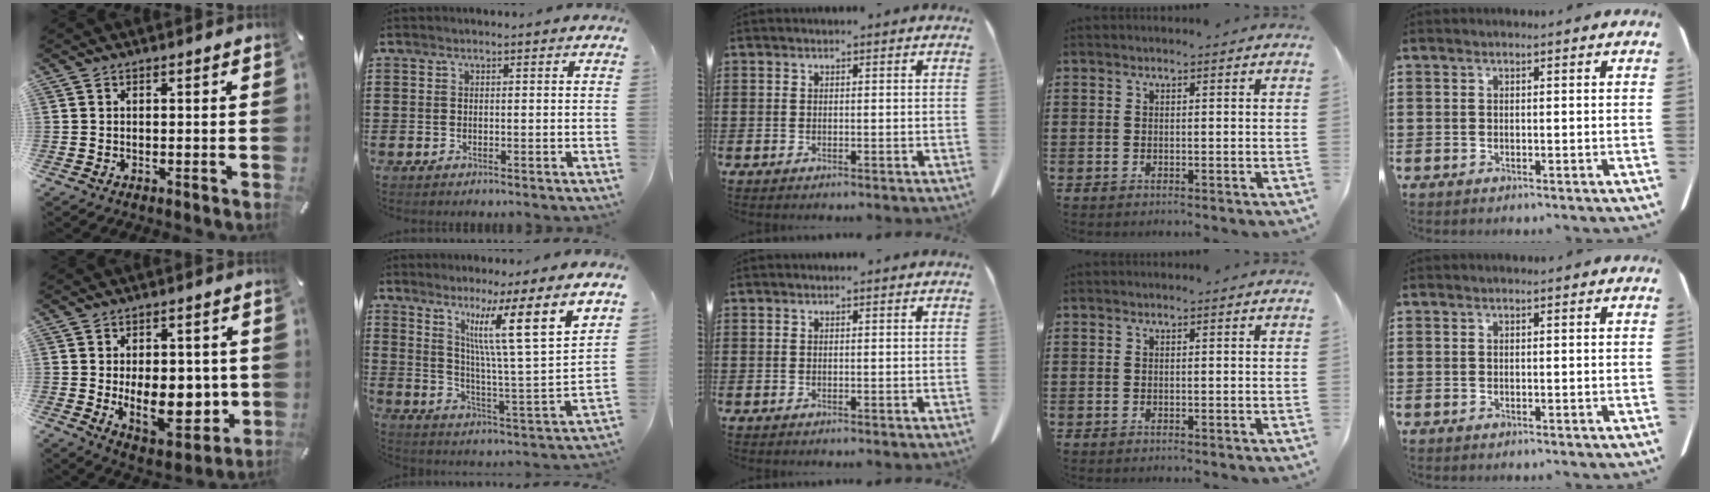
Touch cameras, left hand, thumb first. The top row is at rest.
{"thumb": {"total": 13.9, "force": [-1.1, 8.4, 11.1], "torque": [-0.152, -0.012, -0.015]}, "index": {"total": 11.4, "force": [7.1, -0.2, 8.9], "torque": [-0.168, -0.046, 0.104]}}